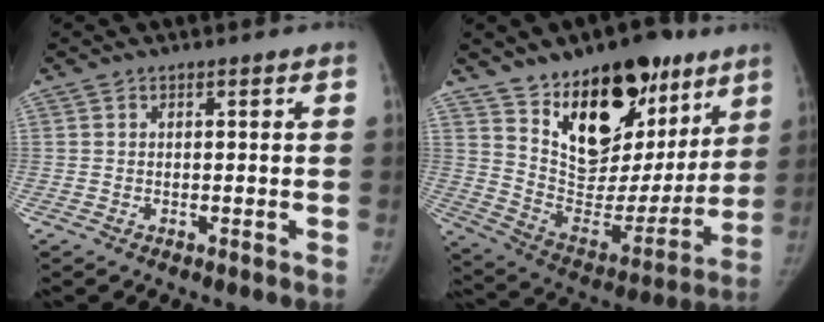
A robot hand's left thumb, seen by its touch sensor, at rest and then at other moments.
{"total": 25.5, "force": [15.3, 13.8, 15.1], "torque": [-0.178, -0.065, 0.250]}